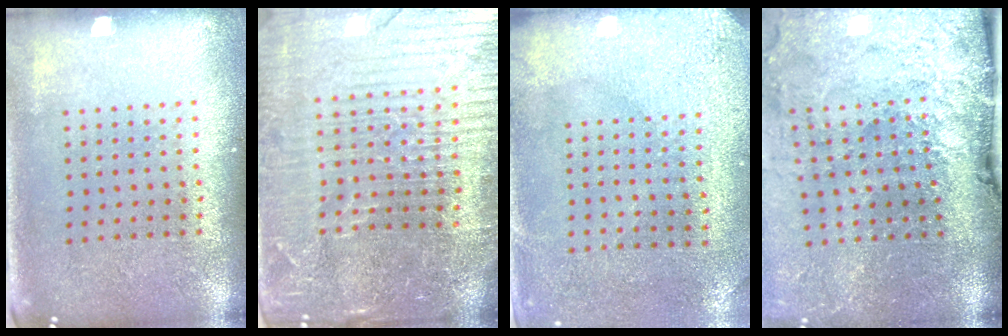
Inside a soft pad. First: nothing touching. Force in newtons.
{"total": 5.6, "press": 5.1, "slide": 2.5}
{"total": 3.0, "press": 2.5, "slide": 1.7}
{"total": 5.1, "press": 3.8, "slide": 3.3}